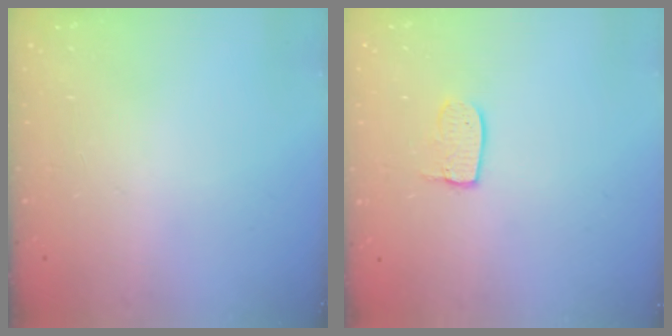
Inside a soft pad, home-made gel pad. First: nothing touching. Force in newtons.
{"total": 5.5, "press": 5.5, "slide": 0.4}